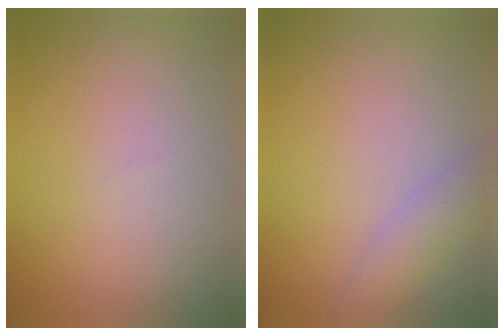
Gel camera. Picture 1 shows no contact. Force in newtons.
{"total": 2.5, "press": 2.5, "slide": 0.1}